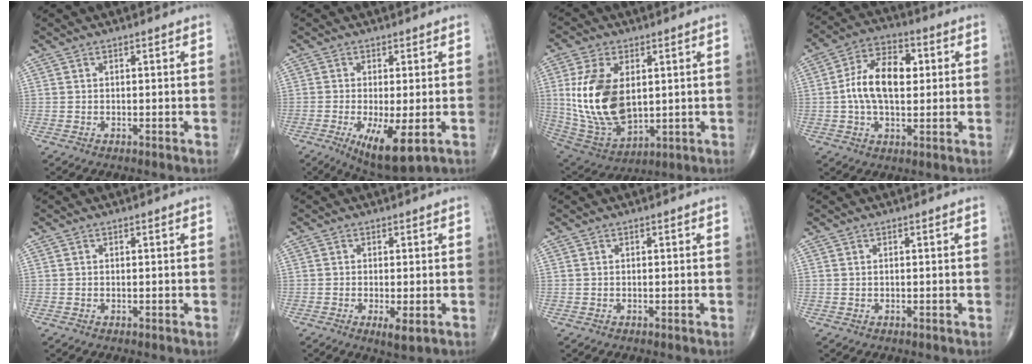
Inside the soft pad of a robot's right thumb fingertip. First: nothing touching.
{"total": 9.3, "force": [-2.9, 2.8, 8.4], "torque": [-0.146, -0.024, -0.041]}
{"total": 18.2, "force": [2.1, 10.6, 14.6], "torque": [-0.284, -0.019, 0.058]}
{"total": 12.5, "force": [1.0, 7.3, 10.1], "torque": [-0.172, 0.020, 0.010]}
{"total": 0.0}
{"total": 3.1, "force": [-0.9, 0.8, 2.8], "torque": [-0.054, -0.010, -0.017]}
{"total": 0.0}
{"total": 0.0}